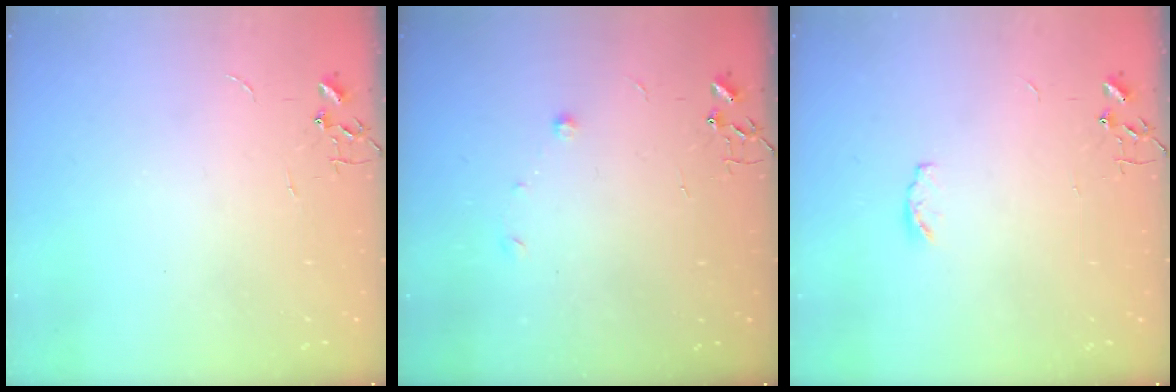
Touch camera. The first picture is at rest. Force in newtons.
{"total": 5.0, "press": 4.9, "slide": 0.8}
{"total": 3.5, "press": 3.4, "slide": 0.5}